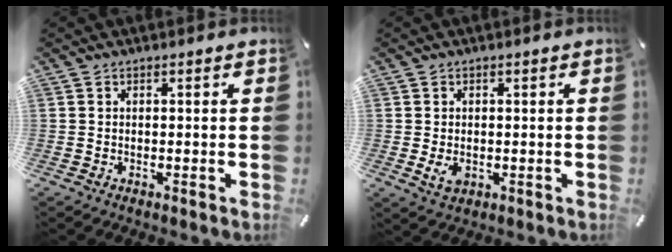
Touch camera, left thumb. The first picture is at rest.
{"total": 3.0, "force": [-0.5, 2.2, 1.9], "torque": [-0.040, -0.005, -0.013]}